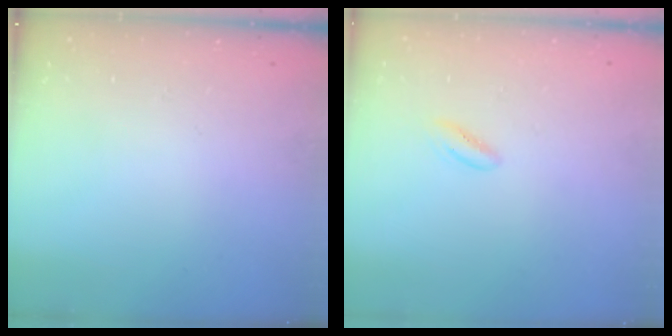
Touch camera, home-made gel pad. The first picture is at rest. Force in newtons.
{"total": 2.6, "press": 2.5, "slide": 0.6}